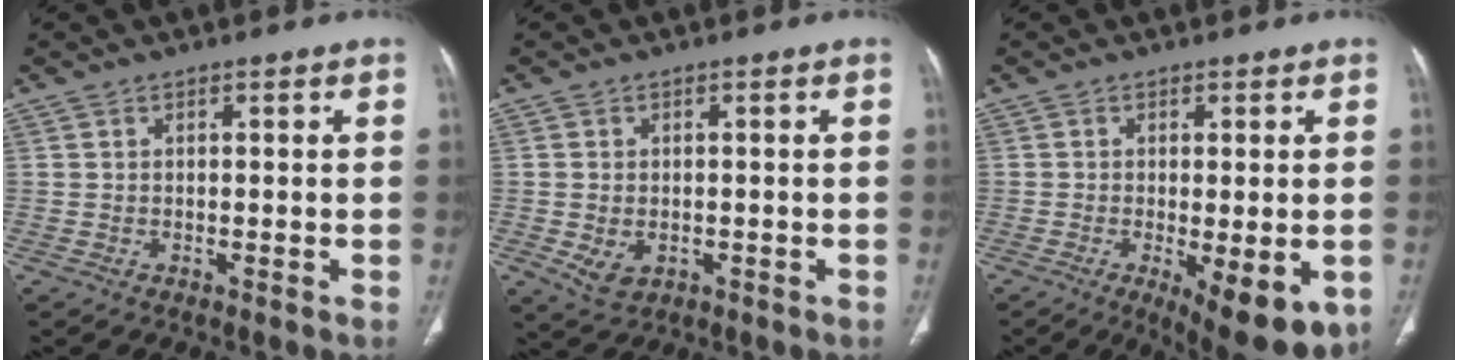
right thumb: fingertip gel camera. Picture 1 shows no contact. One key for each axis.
{"total": 4.2, "fx": -1.0, "fy": 3.0, "fz": 2.8, "tx": -0.048, "ty": -0.001, "tz": -0.004}
{"total": 11.3, "fx": -4.0, "fy": 3.9, "fz": 9.9, "tx": -0.133, "ty": -0.018, "tz": -0.049}